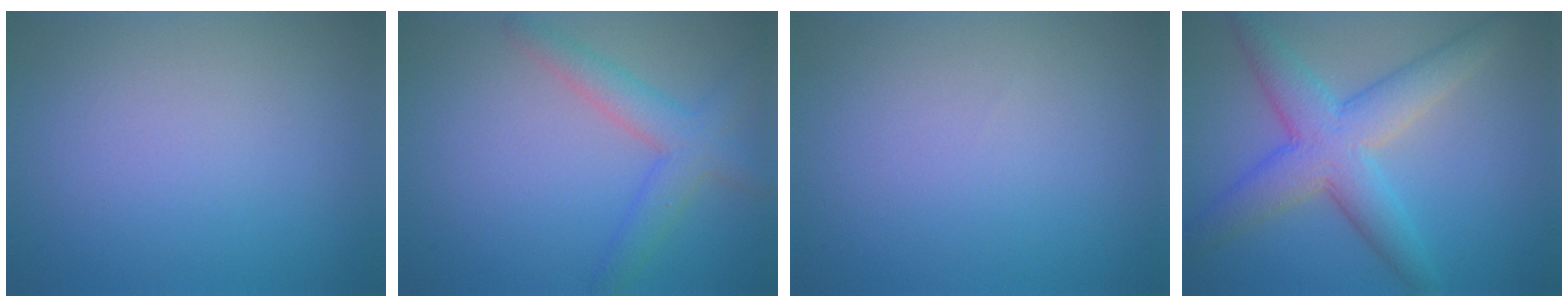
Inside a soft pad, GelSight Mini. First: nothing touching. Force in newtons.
{"total": 3.7, "press": 3.7, "slide": 0.3}
{"total": 0.0}
{"total": 6.5, "press": 6.5, "slide": 0.3}